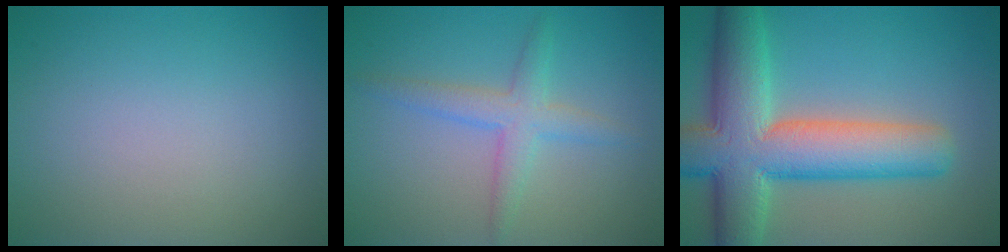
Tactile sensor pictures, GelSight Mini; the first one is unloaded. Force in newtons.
{"total": 2.9, "press": 2.9, "slide": 0.0}
{"total": 11.4, "press": 11.4, "slide": 0.4}